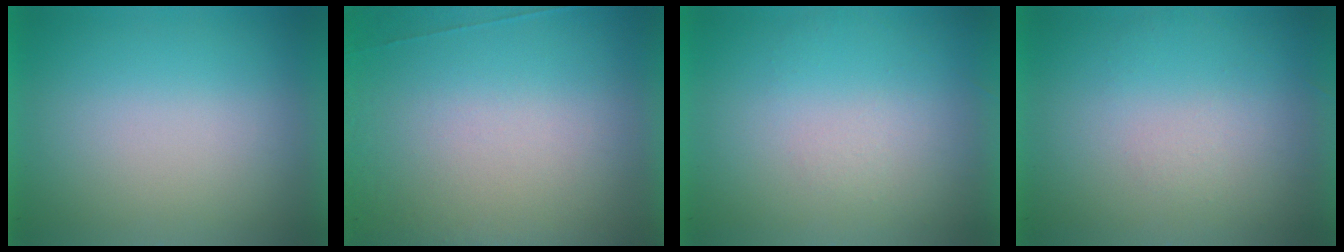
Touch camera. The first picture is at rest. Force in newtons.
{"total": 6.6}
{"total": 1.3}
{"total": 1.3}